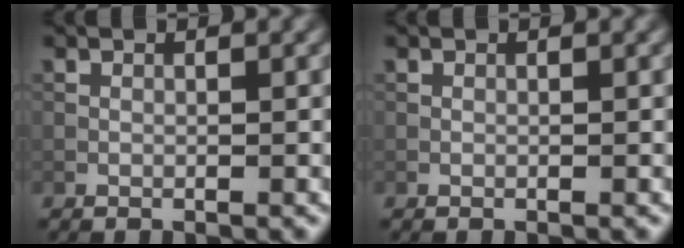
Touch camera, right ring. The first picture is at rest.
{"total": 0.0}